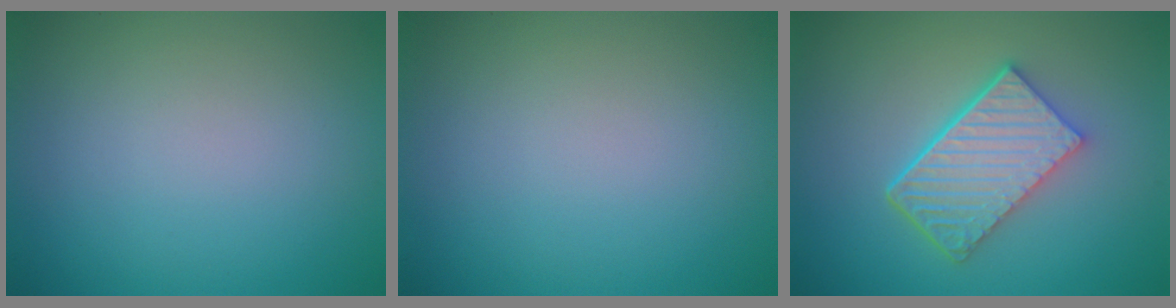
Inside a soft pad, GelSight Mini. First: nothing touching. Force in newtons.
{"total": 0.0}
{"total": 5.8, "press": 4.3, "slide": 3.9}